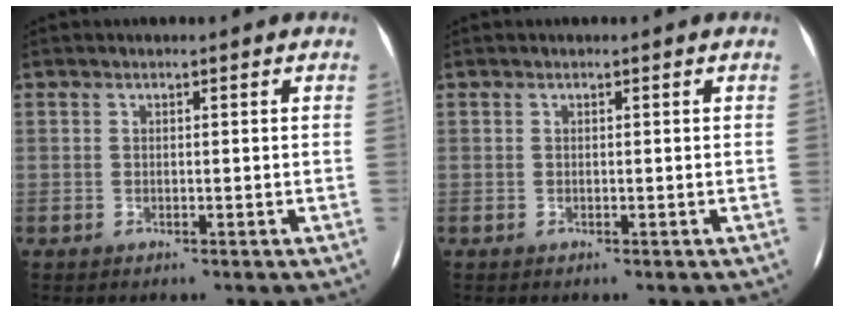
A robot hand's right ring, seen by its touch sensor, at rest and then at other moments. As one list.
[{"total": 0.0}]